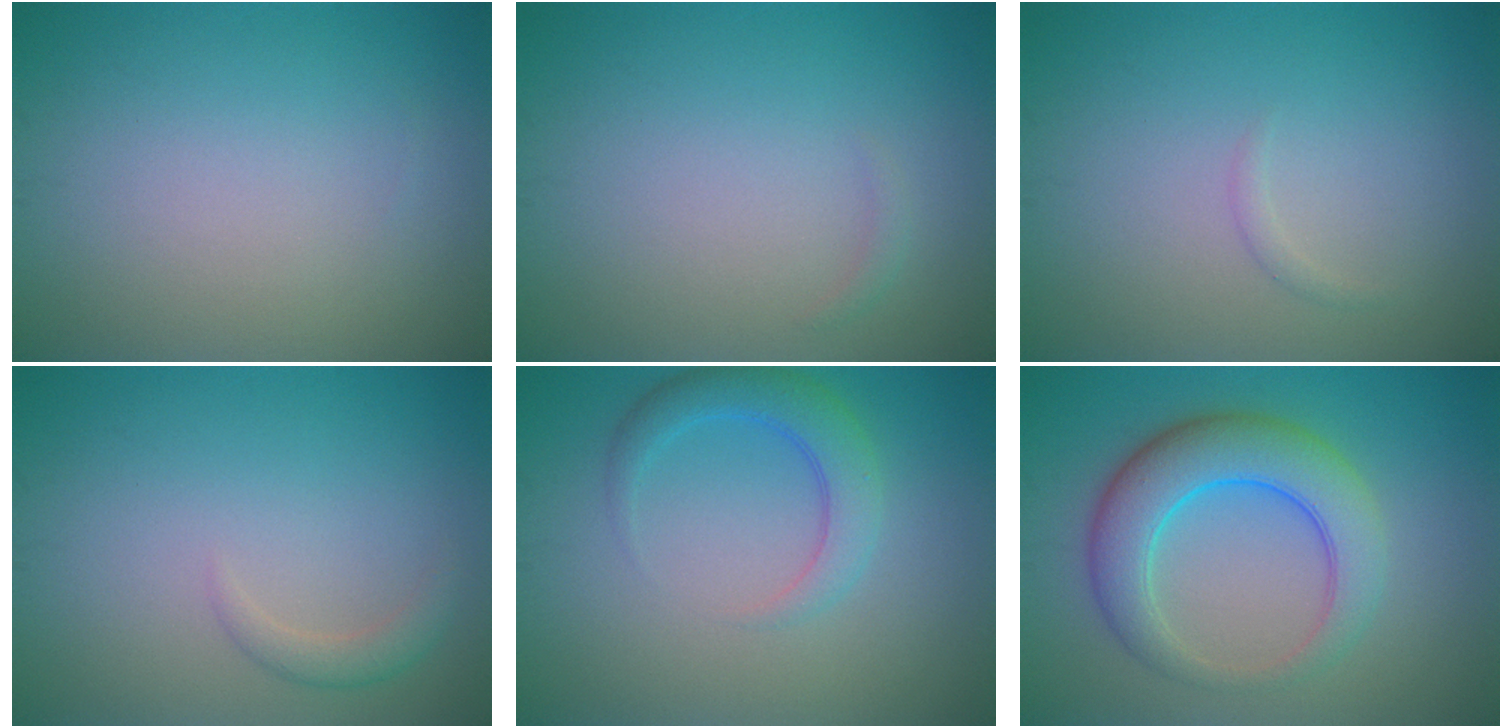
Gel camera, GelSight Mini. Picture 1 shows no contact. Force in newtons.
{"total": 0.5, "press": 0.5, "slide": 0.0}
{"total": 0.6, "press": 0.6, "slide": 0.1}
{"total": 1.4, "press": 1.4, "slide": 0.1}
{"total": 3.4, "press": 3.3, "slide": 0.2}
{"total": 6.5, "press": 6.5, "slide": 0.1}